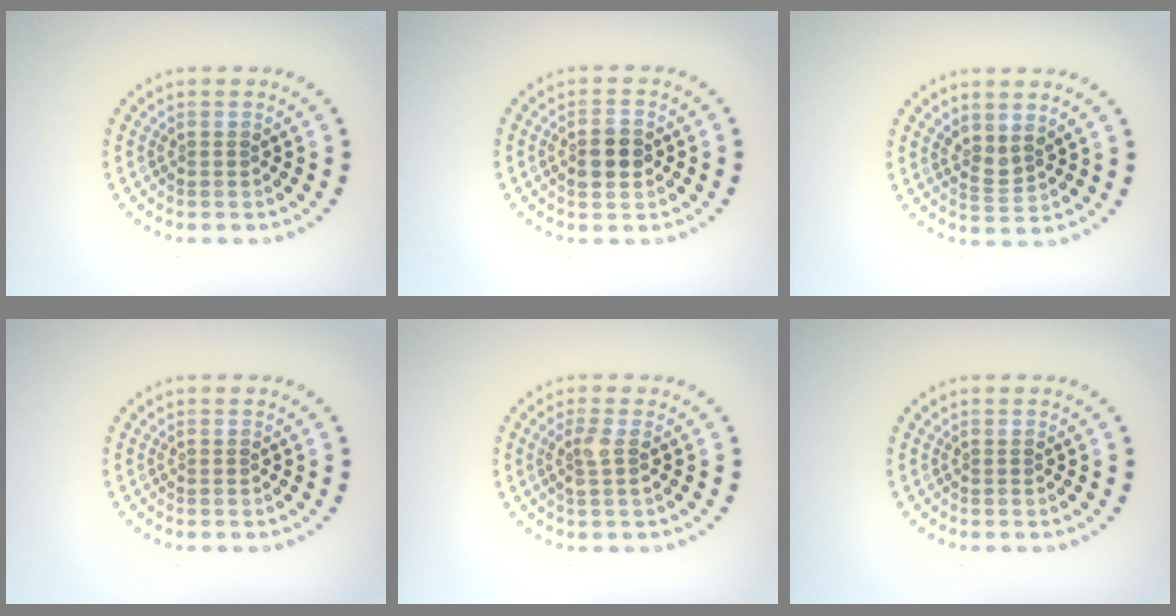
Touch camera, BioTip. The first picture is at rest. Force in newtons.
{"total": 2.9, "press": 2.9, "slide": 0.2}
{"total": 1.9, "press": 1.5, "slide": 1.2}
{"total": 0.0}
{"total": 1.7, "press": 1.4, "slide": 0.8}
{"total": 0.0}